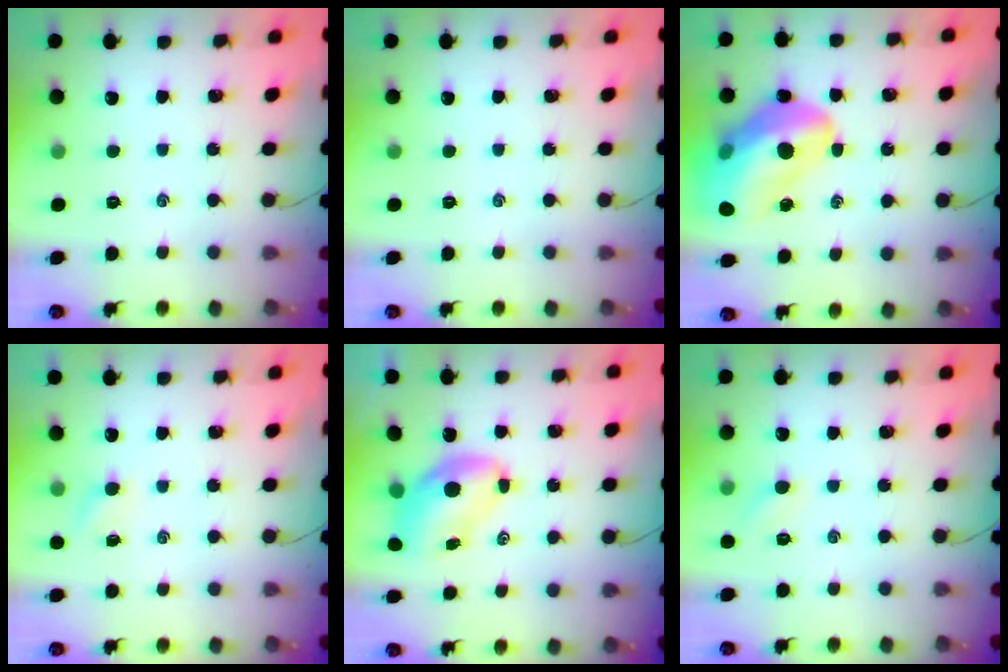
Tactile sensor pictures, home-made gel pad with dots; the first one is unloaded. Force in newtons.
{"total": 0.0}
{"total": 22.6, "press": 22.0, "slide": 5.3}
{"total": 2.8, "press": 2.7, "slide": 0.8}
{"total": 7.9, "press": 7.7, "slide": 1.7}
{"total": 4.5, "press": 4.3, "slide": 1.4}